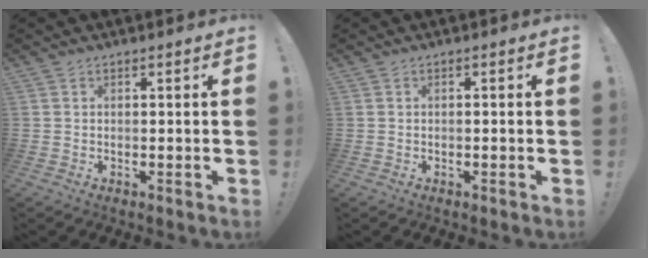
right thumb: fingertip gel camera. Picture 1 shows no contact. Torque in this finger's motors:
{"motor_torque": [-0.06, -0.33, 0.05, 0.29, 0.00]}